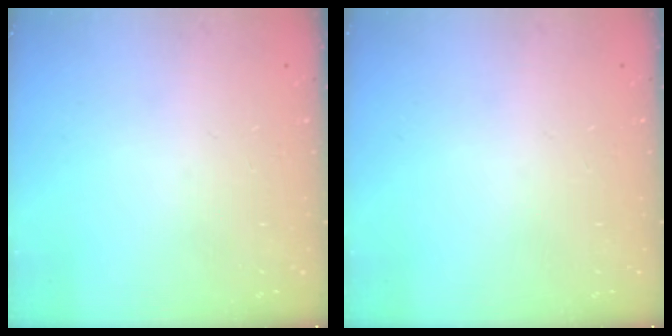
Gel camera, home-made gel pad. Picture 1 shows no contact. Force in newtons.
{"total": 0.0}